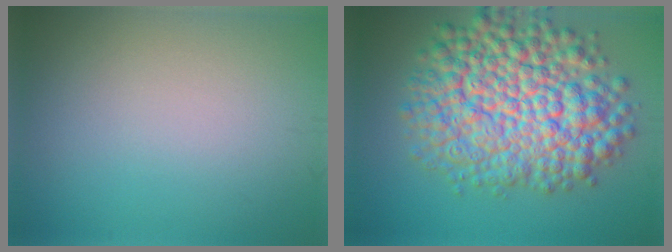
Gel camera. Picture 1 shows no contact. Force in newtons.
{"total": 12.2, "press": 12.2, "slide": 0.4}